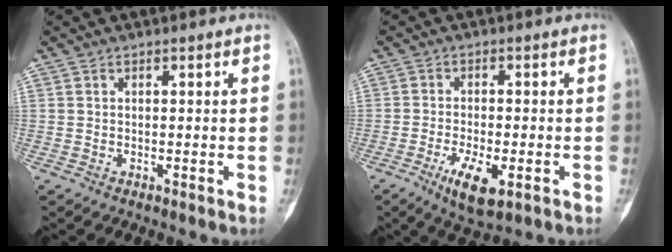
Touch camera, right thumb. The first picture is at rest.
{"total": 7.4, "force": [-3.1, 2.7, 6.1], "torque": [-0.107, -0.005, -0.048]}